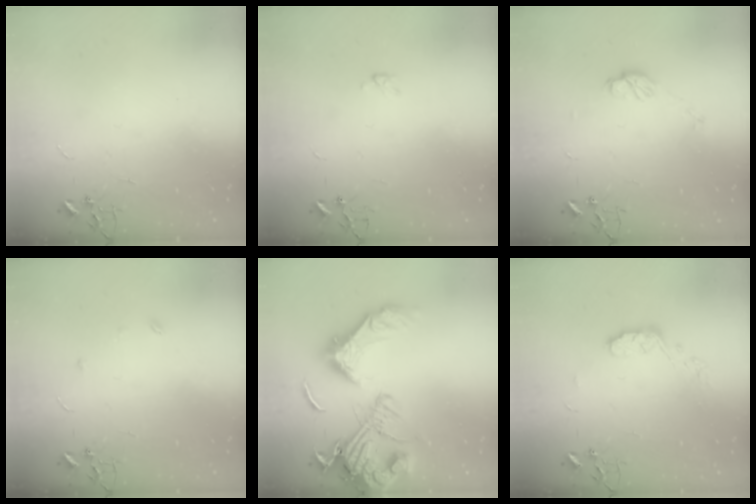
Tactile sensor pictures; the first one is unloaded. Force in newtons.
{"total": 2.3, "press": 2.3, "slide": 0.4}
{"total": 6.7, "press": 6.7, "slide": 0.3}
{"total": 3.5, "press": 3.4, "slide": 0.7}
{"total": 22.6, "press": 22.3, "slide": 3.7}
{"total": 7.5, "press": 7.4, "slide": 0.5}